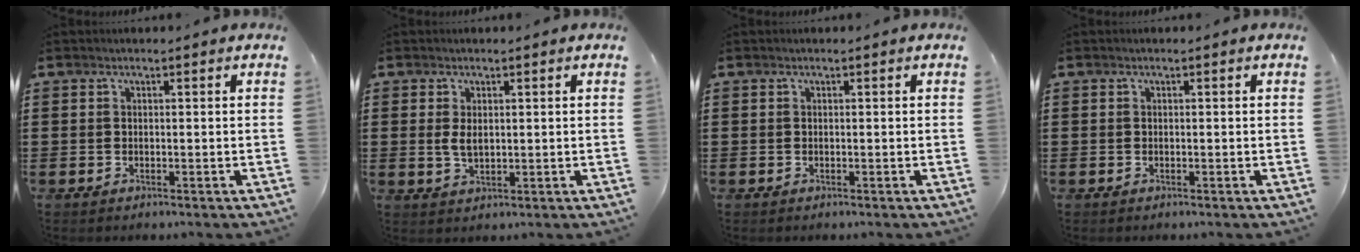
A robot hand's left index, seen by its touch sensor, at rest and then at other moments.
{"total": 2.7, "force": [0.5, 1.4, 2.2], "torque": [-0.053, 0.002, 0.007]}
{"total": 0.0}
{"total": 0.0}